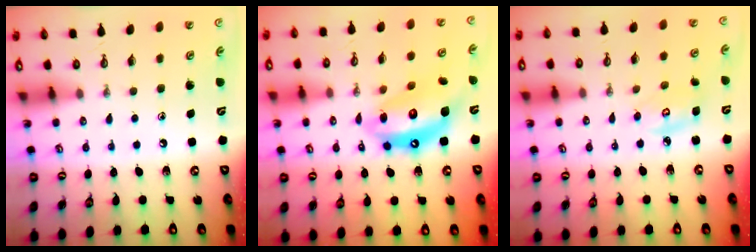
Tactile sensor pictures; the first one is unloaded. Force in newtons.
{"total": 15.1, "press": 15.0, "slide": 1.7}
{"total": 4.7, "press": 4.6, "slide": 0.3}